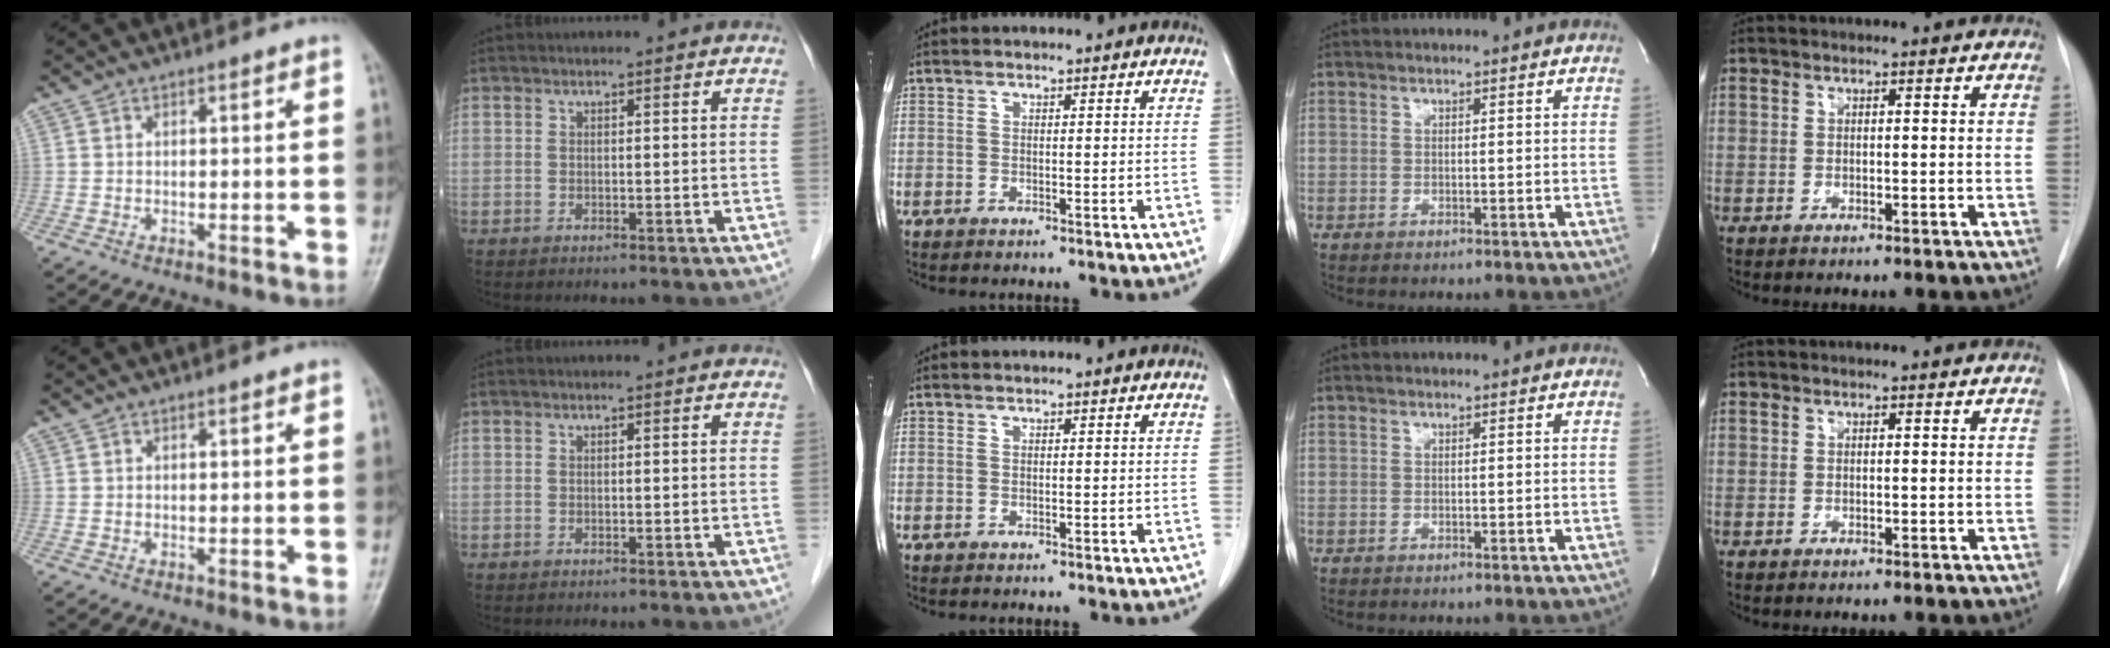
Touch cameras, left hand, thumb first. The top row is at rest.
{}